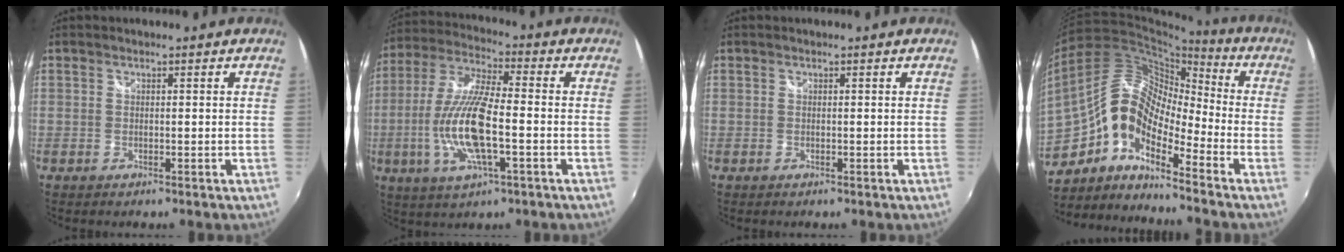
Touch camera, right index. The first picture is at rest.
{"total": 15.0, "force": [-3.4, 3.9, 14.1], "torque": [-0.284, -0.009, -0.064]}
{"total": 0.0}
{"total": 13.9, "force": [-5.8, 6.8, 10.6], "torque": [-0.186, 0.016, -0.126]}